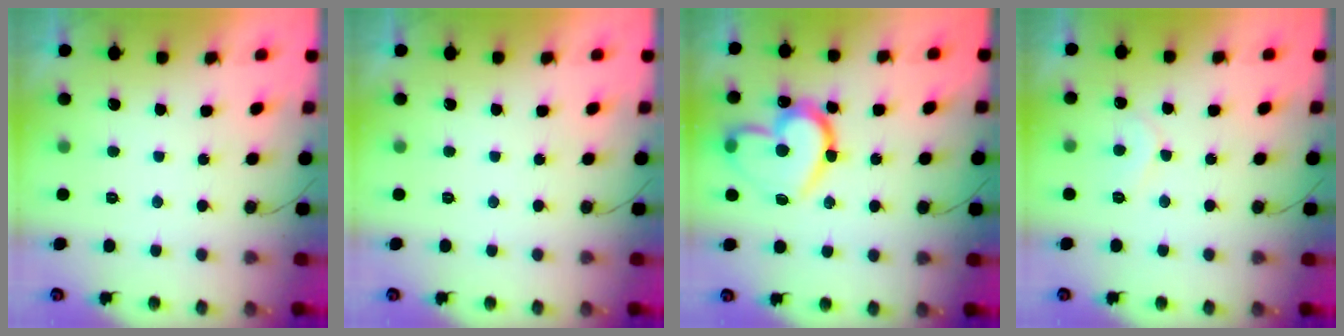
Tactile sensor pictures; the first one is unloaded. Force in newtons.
{"total": 0.0}
{"total": 20.2, "press": 20.1, "slide": 2.4}
{"total": 5.7, "press": 5.7, "slide": 0.5}